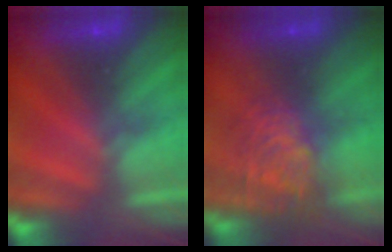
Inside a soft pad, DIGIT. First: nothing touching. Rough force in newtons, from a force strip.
{"total": 7.6}